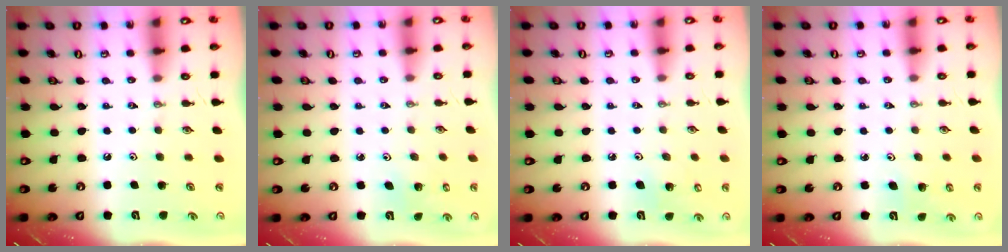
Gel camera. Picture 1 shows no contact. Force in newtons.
{"total": 2.5, "press": 2.5, "slide": 0.2}
{"total": 5.4, "press": 5.2, "slide": 1.6}
{"total": 3.0, "press": 2.9, "slide": 0.9}